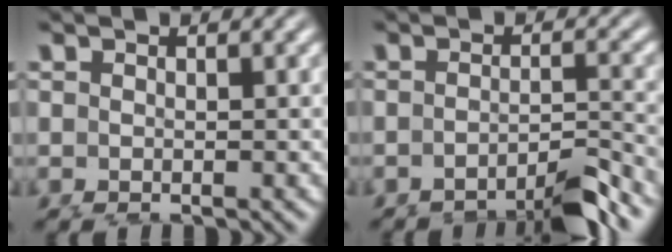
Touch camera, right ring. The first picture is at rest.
{"total": 5.1, "force": [-4.3, 0.9, 2.6], "torque": [-0.022, -0.006, -0.066]}